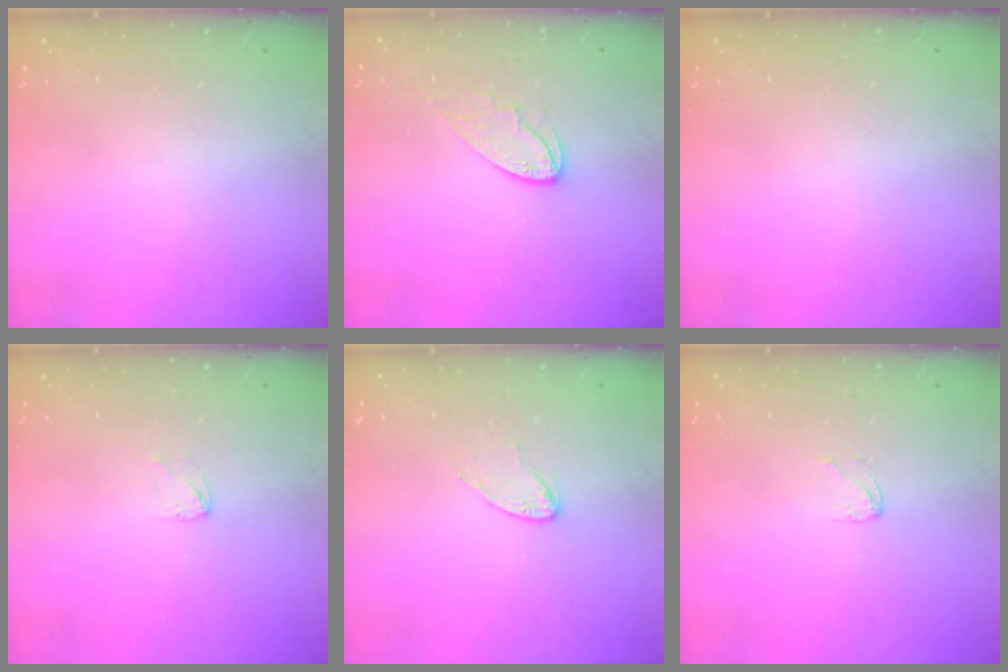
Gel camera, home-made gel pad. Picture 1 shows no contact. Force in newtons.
{"total": 7.1, "press": 7.1, "slide": 0.5}
{"total": 0.0}
{"total": 2.2, "press": 2.2, "slide": 0.1}
{"total": 3.8, "press": 3.7, "slide": 0.4}
{"total": 2.9, "press": 2.9, "slide": 0.2}